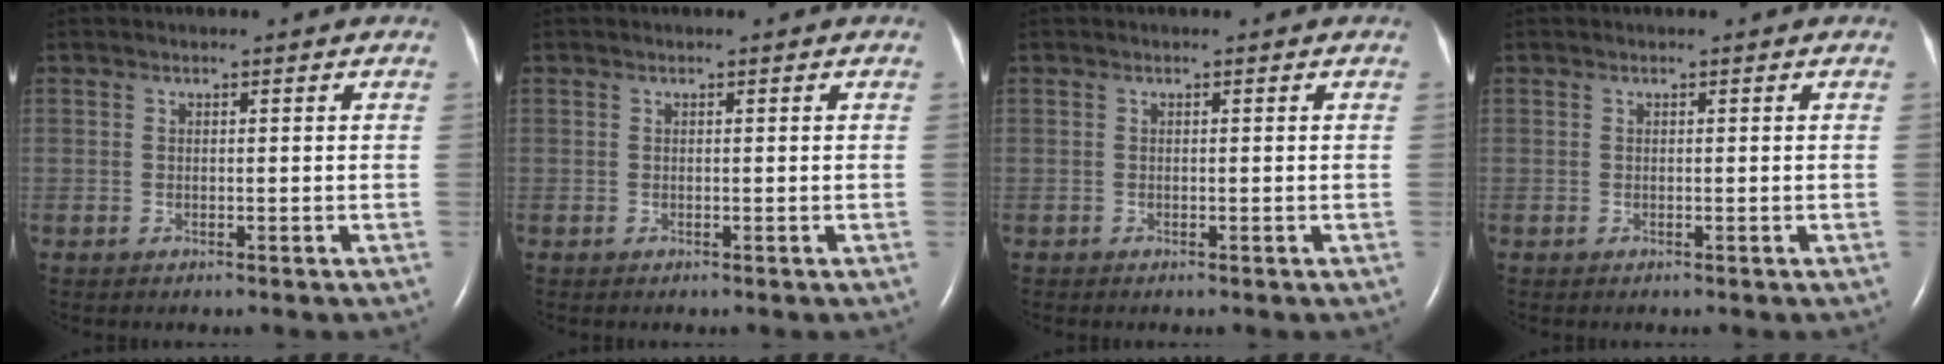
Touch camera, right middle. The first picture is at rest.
{"total": 0.0}
{"total": 0.0}
{"total": 0.0}